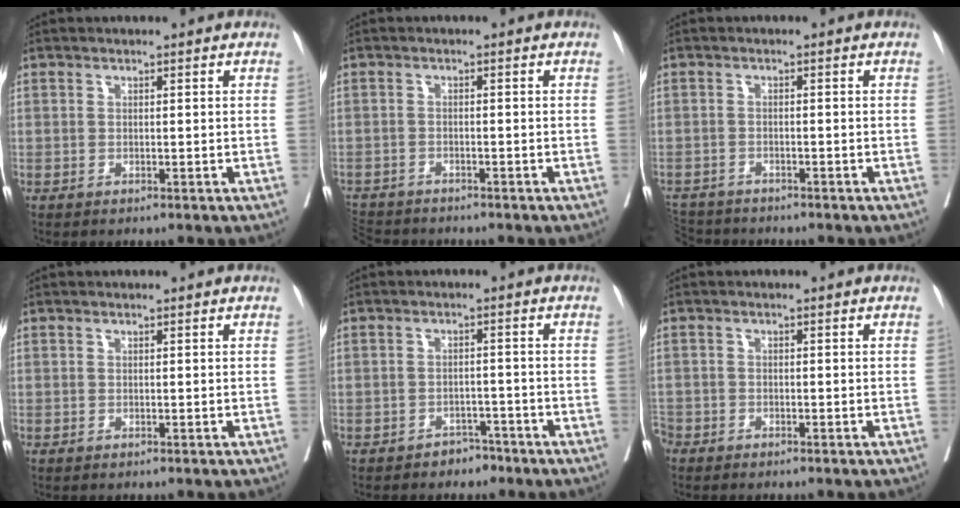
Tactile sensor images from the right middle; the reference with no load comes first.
{"total": 6.7, "force": [-6.2, 1.8, 1.7], "torque": [-0.037, -0.009, -0.101]}
{"total": 6.3, "force": [-5.9, 1.9, 1.2], "torque": [-0.025, -0.008, -0.098]}
{"total": 0.0}
{"total": 2.7, "force": [-2.1, 1.6, 0.5], "torque": [-0.008, 0.007, -0.028]}
{"total": 2.5, "force": [-2.3, 0.9, 0.8], "torque": [-0.015, -0.003, -0.045]}